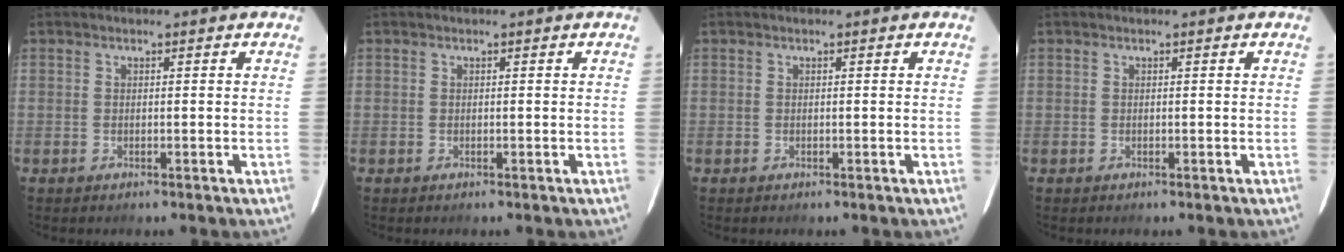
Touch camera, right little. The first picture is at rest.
{"total": 0.0}
{"total": 0.0}
{"total": 0.0}